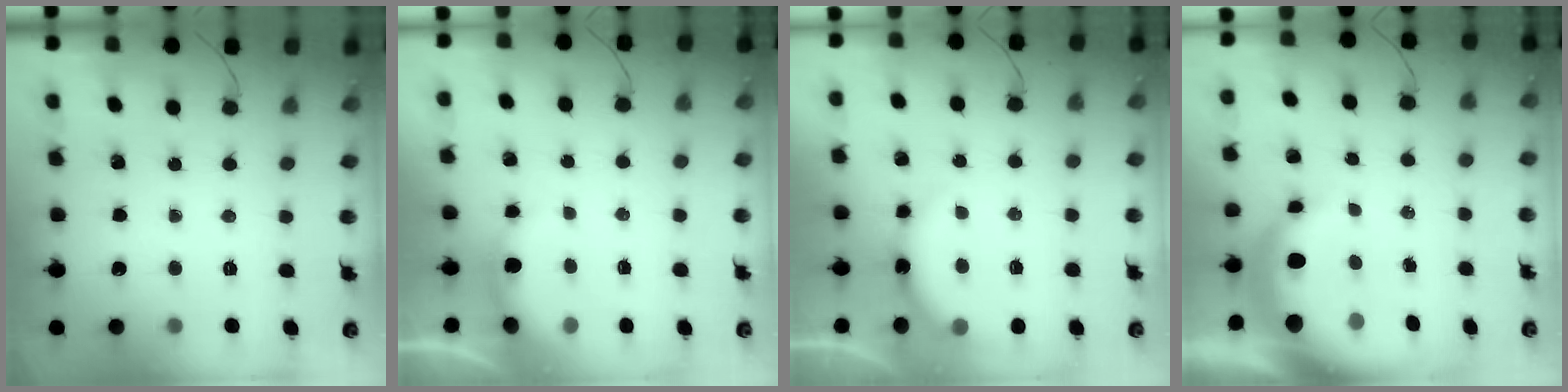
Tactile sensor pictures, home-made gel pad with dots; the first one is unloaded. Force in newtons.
{"total": 2.7, "press": 2.5, "slide": 0.8}
{"total": 7.9, "press": 7.8, "slide": 1.0}
{"total": 8.4, "press": 8.2, "slide": 1.4}